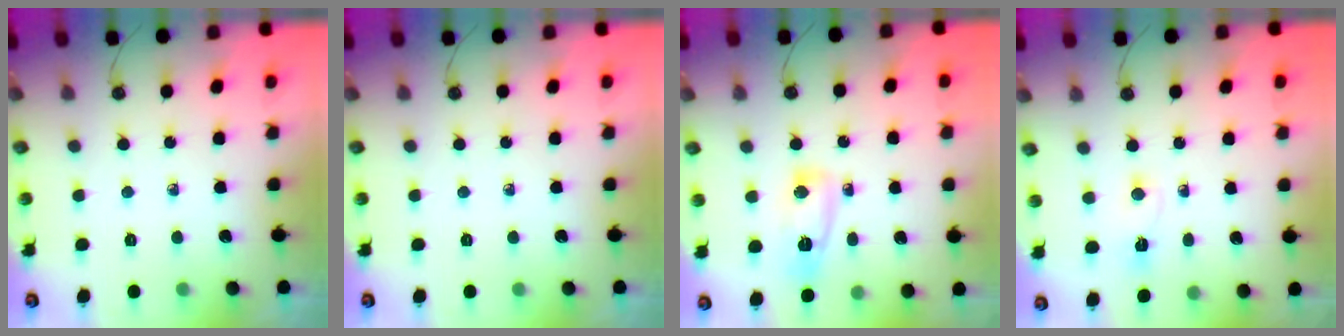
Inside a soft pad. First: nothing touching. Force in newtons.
{"total": 0.0}
{"total": 7.7, "press": 7.7, "slide": 0.8}
{"total": 2.4, "press": 2.1, "slide": 1.1}